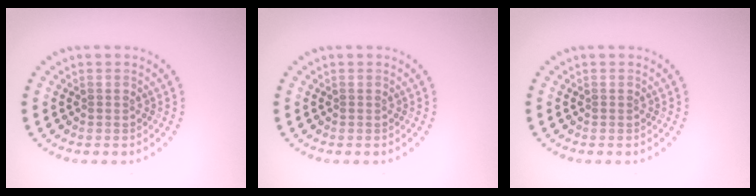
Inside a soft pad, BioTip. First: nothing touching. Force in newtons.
{"total": 0.0}
{"total": 0.0}